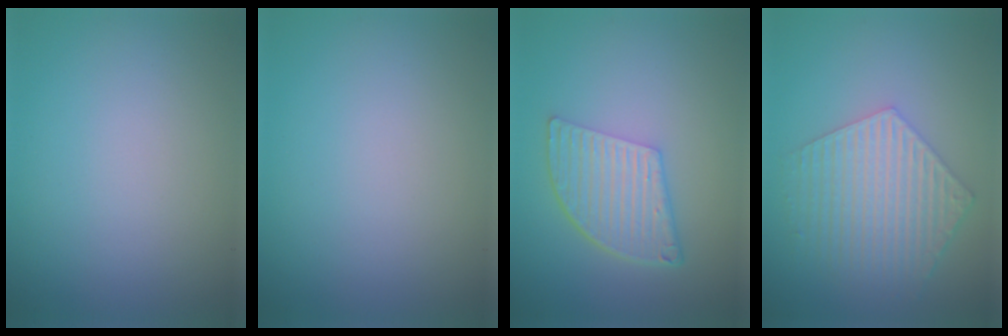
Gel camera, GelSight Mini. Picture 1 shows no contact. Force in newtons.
{"total": 0.0}
{"total": 5.5, "press": 3.8, "slide": 4.0}
{"total": 5.8, "press": 4.4, "slide": 3.8}